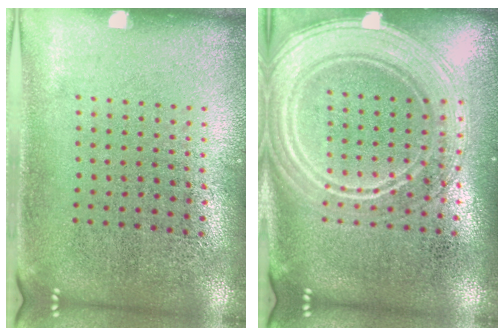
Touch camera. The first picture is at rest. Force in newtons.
{"total": 3.5, "press": 3.5, "slide": 0.5}